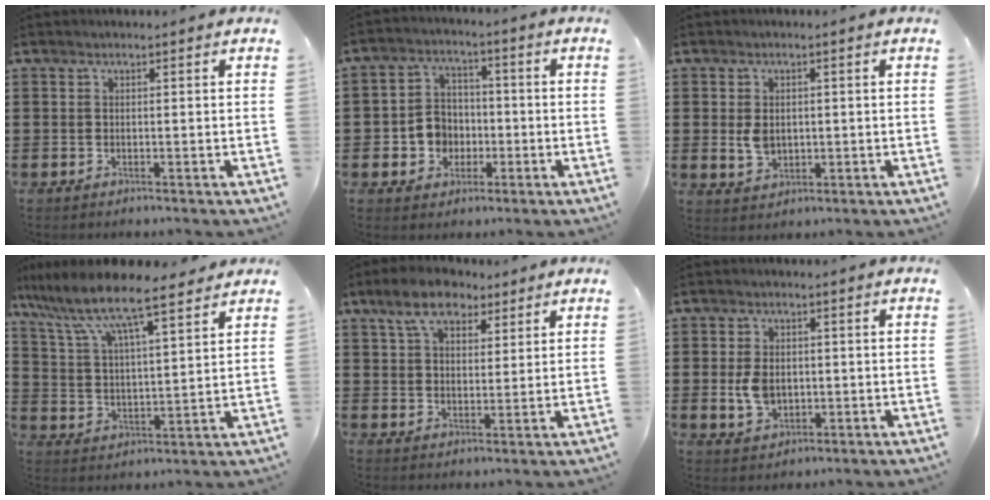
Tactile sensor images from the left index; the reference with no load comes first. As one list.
[{"total": 5.8, "force": [-1.3, 5.3, 2.1], "torque": [-0.060, 0.014, -0.025]}, {"total": 3.5, "force": [0.3, 2.5, 2.5], "torque": [-0.052, 0.001, 0.001]}, {"total": 9.2, "force": [7.6, 1.3, 5.0], "torque": [-0.126, -0.035, 0.127]}, {"total": 7.5, "force": [5.2, 3.8, 3.8], "torque": [-0.087, 0.005, 0.095]}, {"total": 5.0, "force": [-0.1, 3.6, 3.5], "torque": [-0.087, 0.005, -0.005]}]